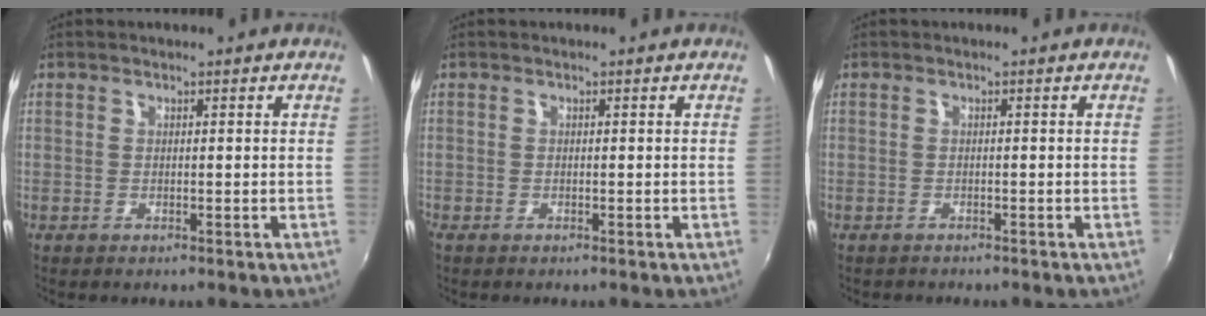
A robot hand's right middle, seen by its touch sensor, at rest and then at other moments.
{"total": 0.0}
{"total": 1.0, "force": [-0.9, 0.5, 0.0], "torque": [-0.006, -0.002, -0.014]}